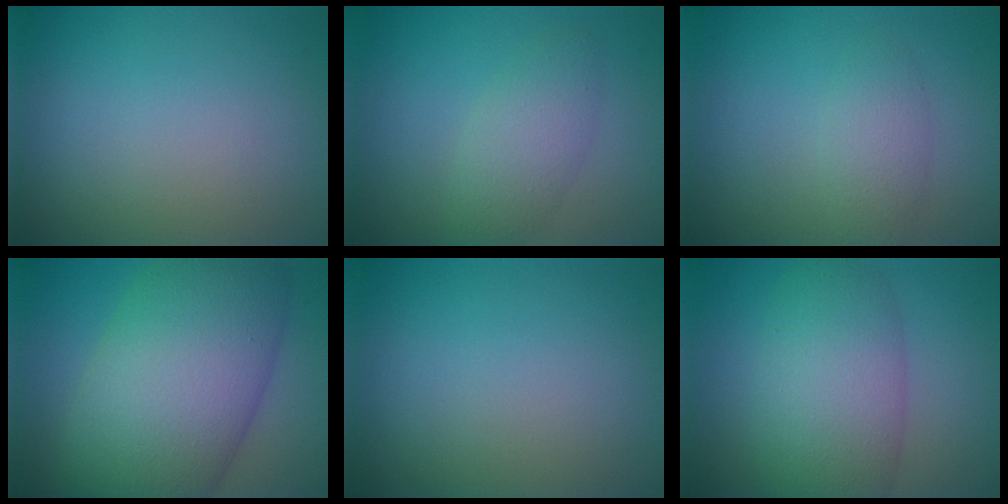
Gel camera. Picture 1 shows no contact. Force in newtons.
{"total": 2.9, "press": 2.9, "slide": 0.1}
{"total": 2.1, "press": 2.1, "slide": 0.1}
{"total": 13.6, "press": 13.6, "slide": 0.3}
{"total": 0.0}
{"total": 7.4, "press": 7.4, "slide": 0.2}